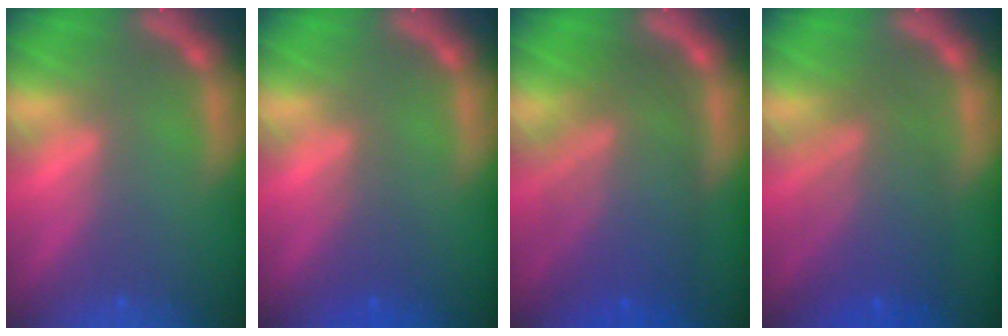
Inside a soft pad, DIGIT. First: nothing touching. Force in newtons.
{"total": 2.0}
{"total": 9.5}
{"total": 7.0}